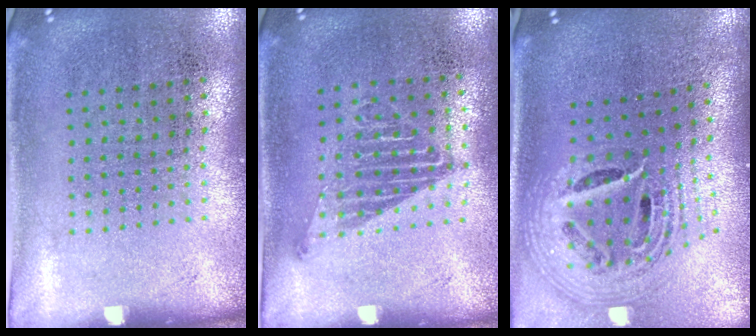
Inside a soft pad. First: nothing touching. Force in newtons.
{"total": 1.1, "press": 1.0, "slide": 0.4}
{"total": 2.7, "press": 1.8, "slide": 1.9}